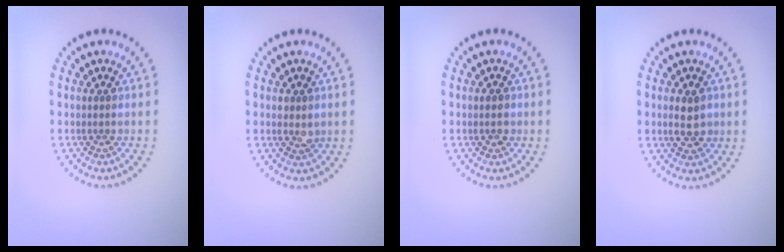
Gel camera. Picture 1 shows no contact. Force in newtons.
{"total": 1.5, "press": 1.5, "slide": 0.4}
{"total": 1.1, "press": 1.1, "slide": 0.3}
{"total": 2.6, "press": 2.6, "slide": 0.2}